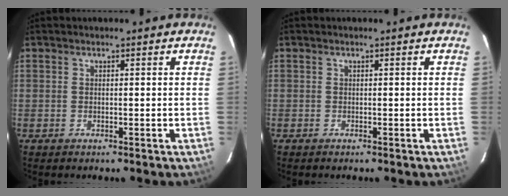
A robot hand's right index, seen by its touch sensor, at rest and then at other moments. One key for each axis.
{"total": 0.6, "fx": -0.4, "fy": 0.5, "fz": -0.1, "tx": -0.001, "ty": 0.001, "tz": -0.008}